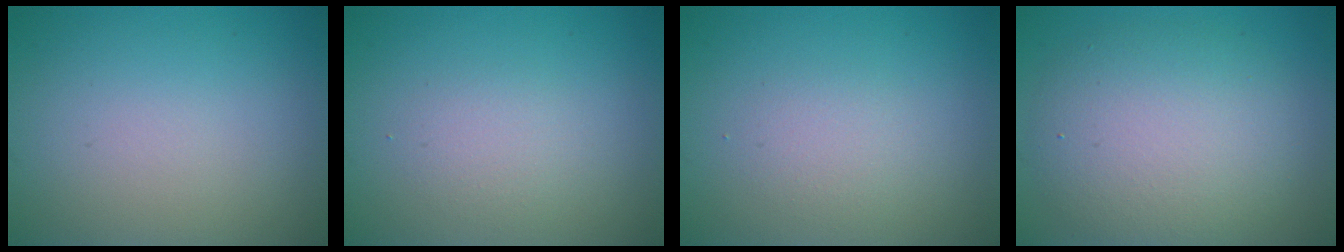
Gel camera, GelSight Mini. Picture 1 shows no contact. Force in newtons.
{"total": 1.6, "press": 1.6, "slide": 0.0}
{"total": 1.6, "press": 1.6, "slide": 0.1}
{"total": 6.8, "press": 6.7, "slide": 0.5}